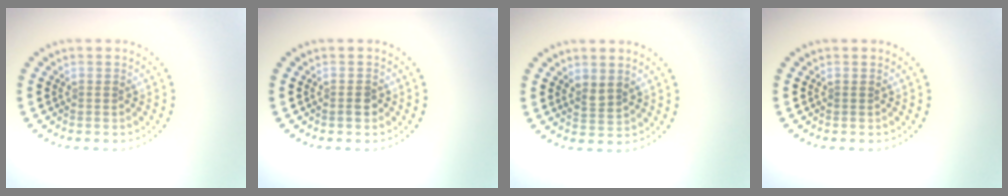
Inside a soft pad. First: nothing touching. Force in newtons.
{"total": 1.2, "press": 1.1, "slide": 0.4}
{"total": 1.5, "press": 1.3, "slide": 0.8}
{"total": 0.0}